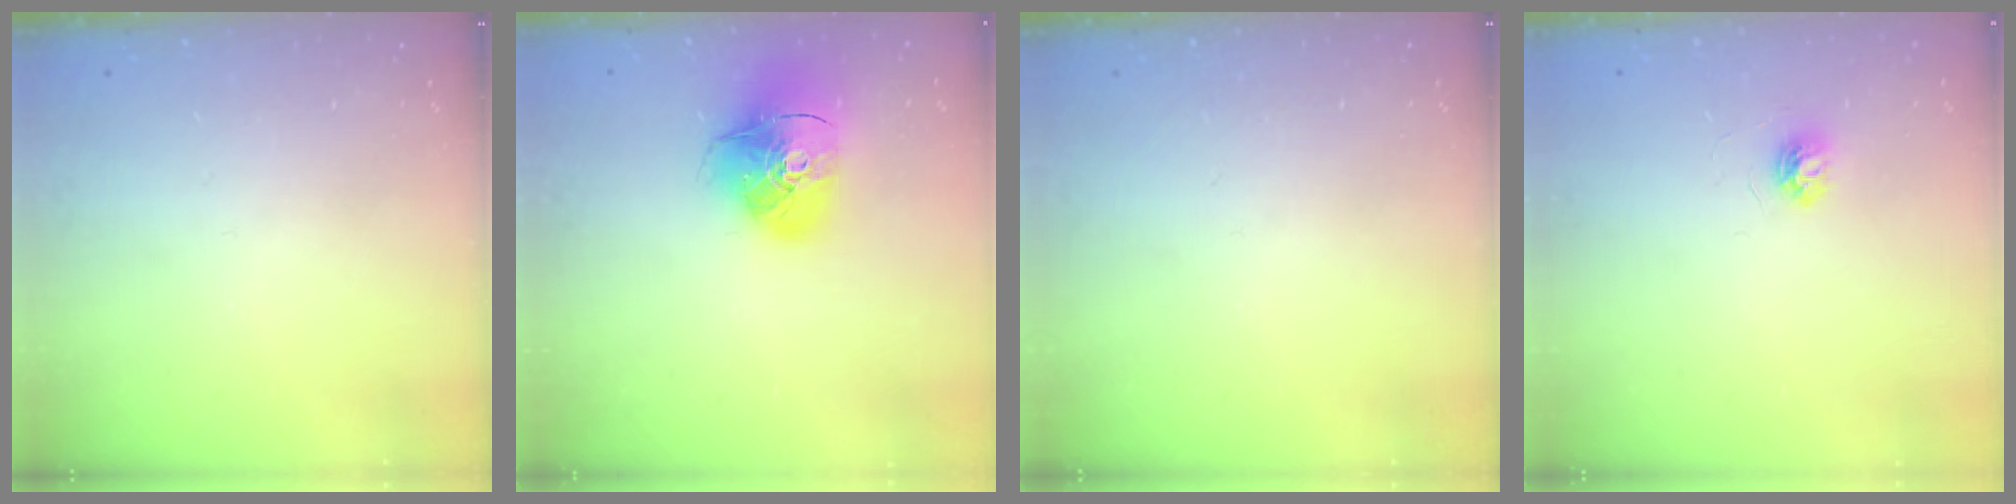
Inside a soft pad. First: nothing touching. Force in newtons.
{"total": 16.0, "press": 15.9, "slide": 1.8}
{"total": 0.0}
{"total": 3.7, "press": 3.7, "slide": 0.4}